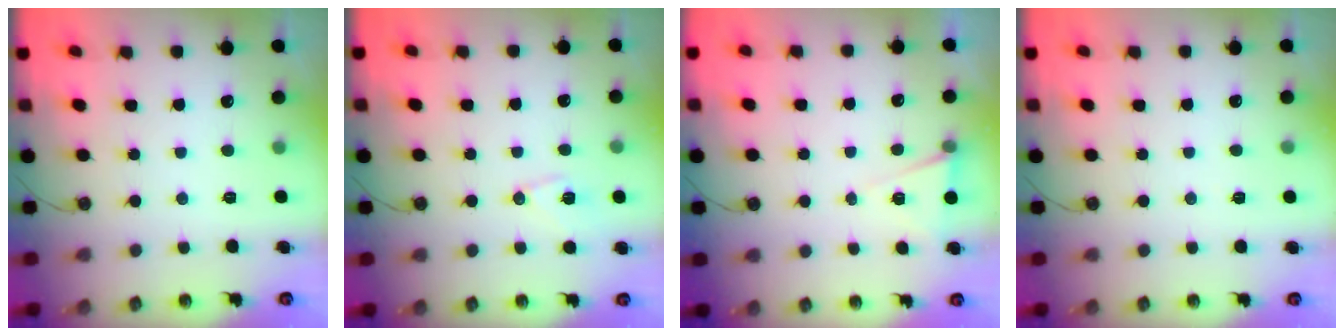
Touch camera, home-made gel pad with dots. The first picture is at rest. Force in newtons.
{"total": 7.8, "press": 7.4, "slide": 2.5}
{"total": 6.1, "press": 4.0, "slide": 4.6}
{"total": 2.5, "press": 1.7, "slide": 1.8}